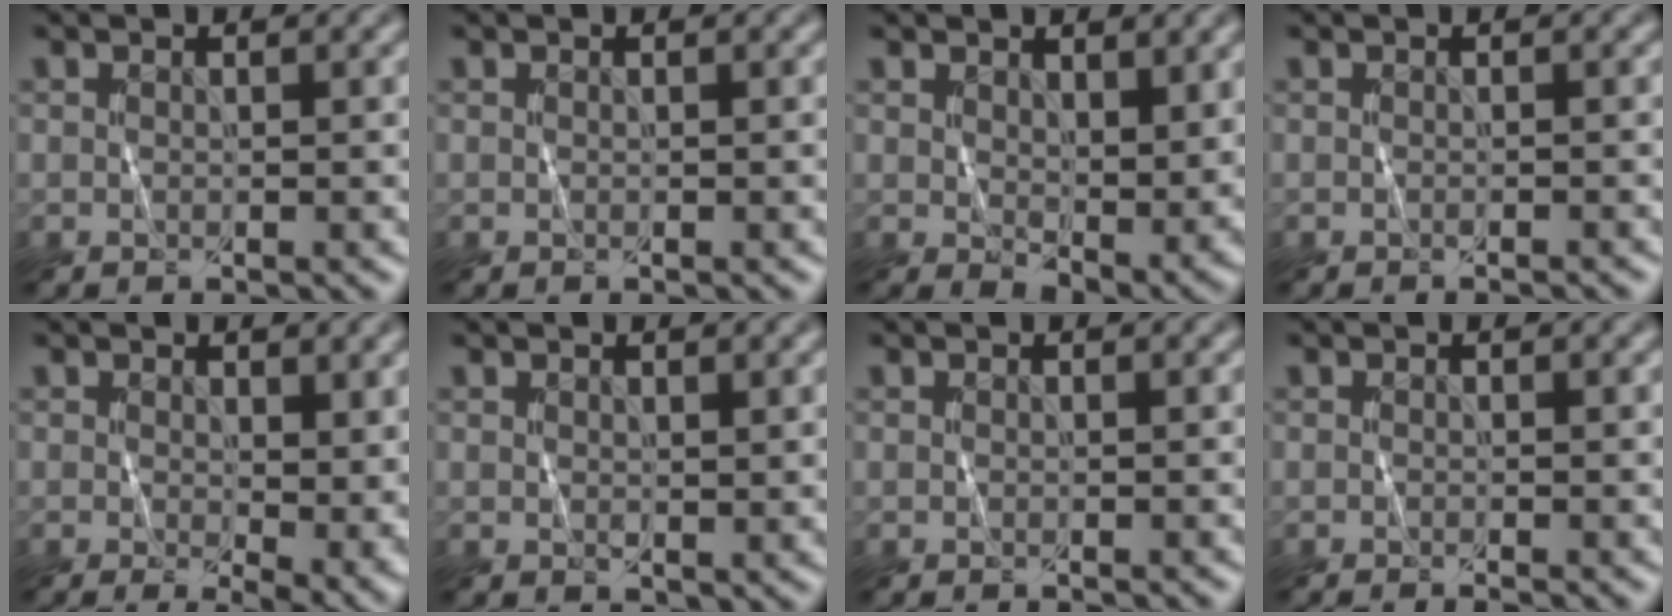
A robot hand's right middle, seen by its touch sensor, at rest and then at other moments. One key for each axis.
{"total": 0.0}
{"total": 5.2, "fx": 1.4, "fy": 2.9, "fz": 4.1, "tx": -0.078, "ty": -0.022, "tz": 0.032}
{"total": 0.7, "fx": -0.6, "fy": 0.1, "fz": 0.3, "tx": -0.002, "ty": -0.002, "tz": -0.011}
{"total": 4.6, "fx": 0.0, "fy": 1.8, "fz": 4.3, "tx": -0.061, "ty": -0.014, "tz": 0.002}
{"total": 1.0, "fx": 0.7, "fy": 0.5, "fz": 0.5, "tx": -0.009, "ty": -0.005, "tz": 0.016}
{"total": 0.0}
{"total": 0.7, "fx": -0.3, "fy": 0.1, "fz": 0.6, "tx": -0.009, "ty": -0.006, "tz": -0.008}